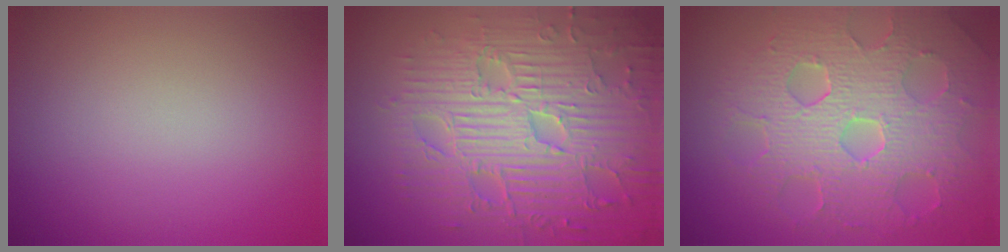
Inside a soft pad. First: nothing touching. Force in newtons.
{"total": 9.4, "press": 6.9, "slide": 6.4}
{"total": 8.7, "press": 6.0, "slide": 6.2}